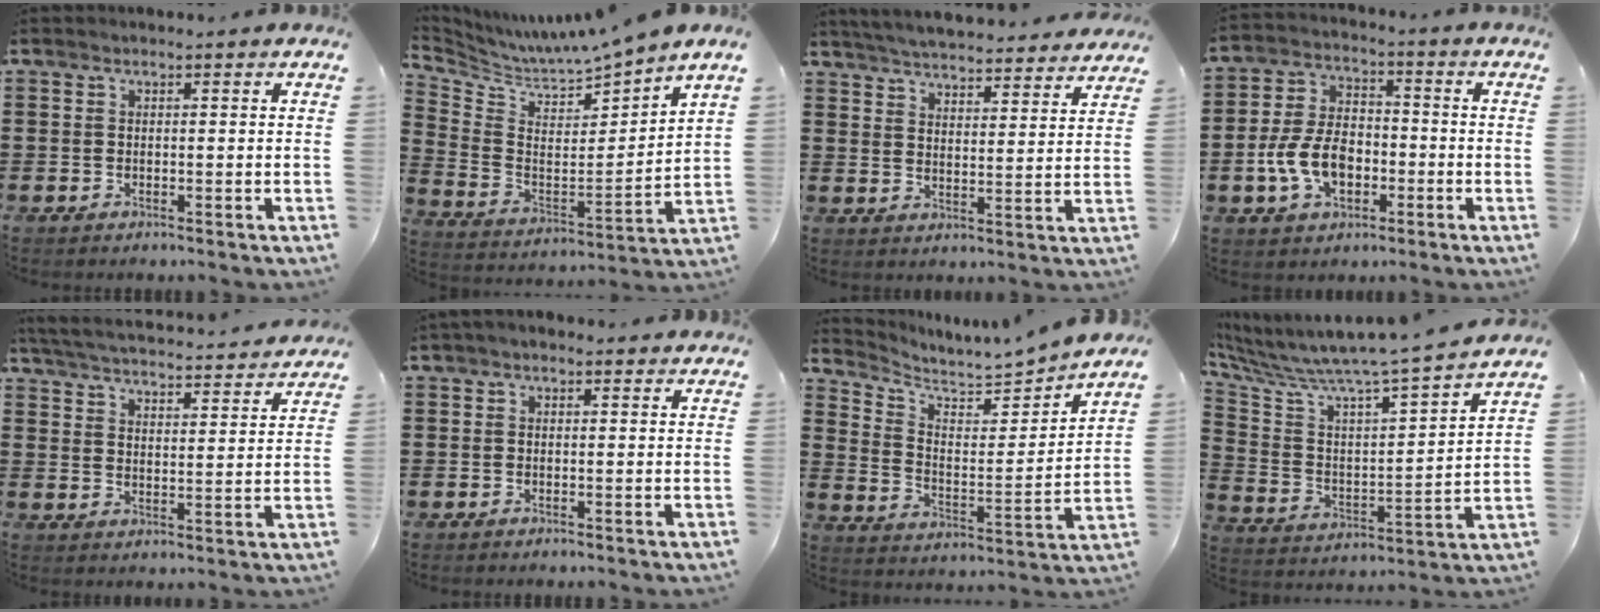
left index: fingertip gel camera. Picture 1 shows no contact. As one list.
[{"total": 5.6, "force": [5.5, 0.3, 0.5], "torque": [-0.044, -0.056, 0.088]}, {"total": 5.0, "force": [5.0, -0.3, 0.6], "torque": [-0.034, -0.031, 0.086]}, {"total": 9.0, "force": [-2.8, 5.6, 6.5], "torque": [-0.153, 0.006, -0.058]}, {"total": 4.4, "force": [4.3, -0.4, 0.6], "torque": [-0.035, -0.036, 0.069]}, {"total": 1.1, "force": [0.5, 0.7, 0.6], "torque": [-0.014, 0.006, 0.008]}, {"total": 4.7, "force": [4.6, 0.7, 0.6], "torque": [-0.041, -0.040, 0.075]}, {"total": 7.3, "force": [6.7, -0.1, 2.9], "torque": [-0.091, -0.071, 0.102]}]